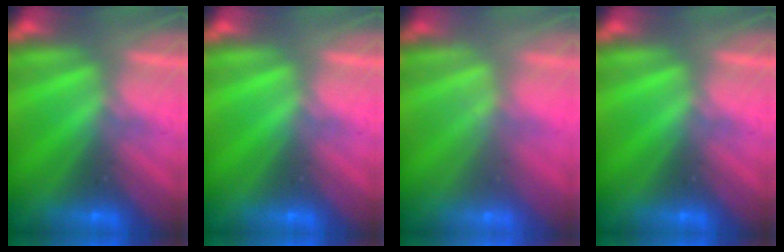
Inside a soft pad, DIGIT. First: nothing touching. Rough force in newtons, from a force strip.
{"total": 0.0}
{"total": 1.8}
{"total": 0.0}